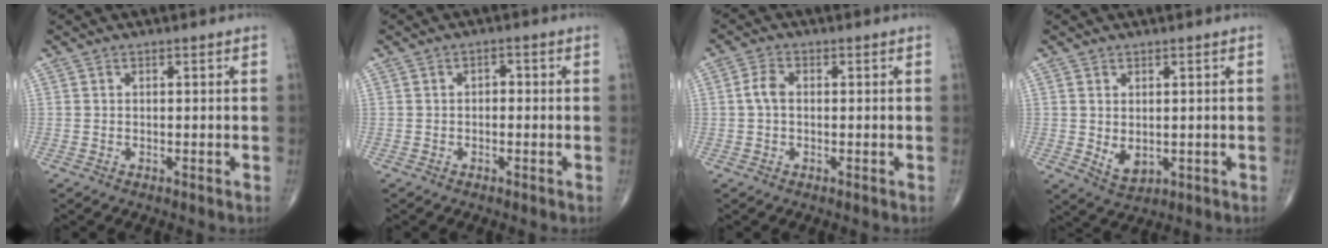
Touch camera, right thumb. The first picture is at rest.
{"total": 1.5, "force": [-0.2, 1.0, 1.1], "torque": [-0.005, 0.007, -0.009]}
{"total": 3.0, "force": [0.0, 1.9, 2.3], "torque": [-0.046, 0.007, -0.005]}
{"total": 3.9, "force": [-0.1, 2.5, 2.9], "torque": [-0.040, -0.008, 0.012]}